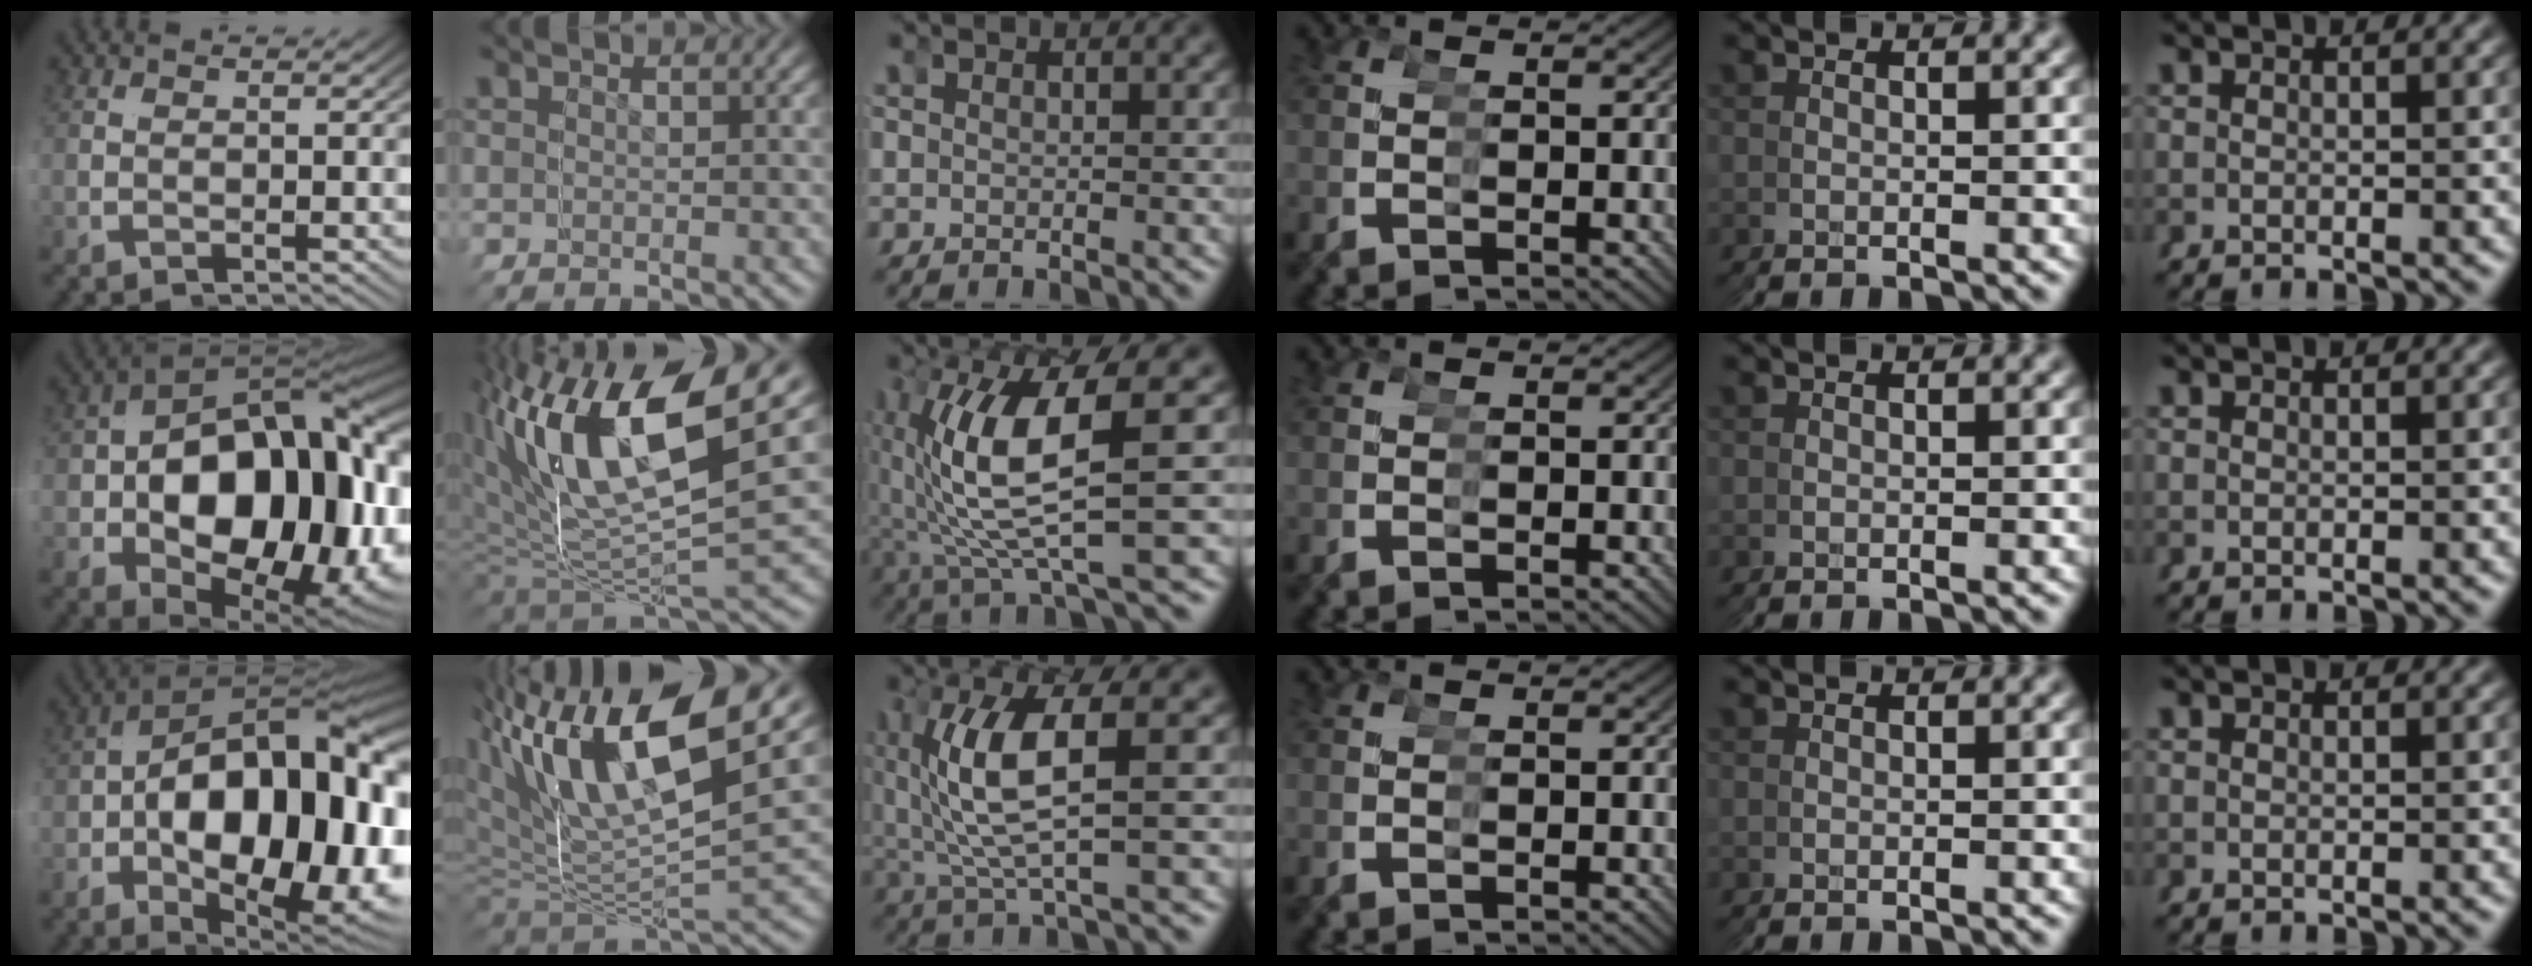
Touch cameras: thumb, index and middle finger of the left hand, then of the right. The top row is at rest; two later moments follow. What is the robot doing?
{"motion": "grasp_and_lifting", "object": "tape"}